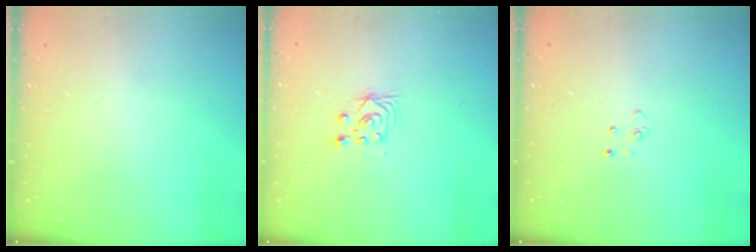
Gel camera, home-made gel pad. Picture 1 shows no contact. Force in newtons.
{"total": 4.1, "press": 3.9, "slide": 1.3}
{"total": 2.8, "press": 2.8, "slide": 0.3}